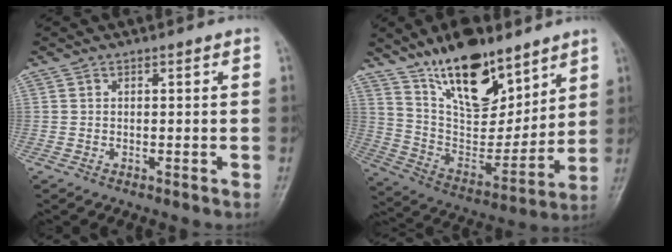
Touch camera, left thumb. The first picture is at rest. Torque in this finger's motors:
{"motor_torque": [0.37, 0.22, 1.06, -1.71, 0.23]}